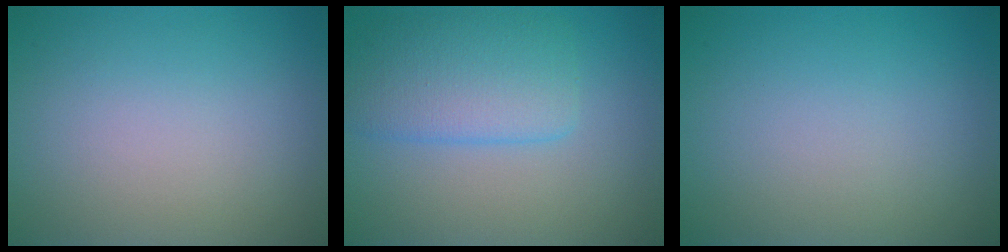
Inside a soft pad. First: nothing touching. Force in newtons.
{"total": 4.5, "press": 4.5, "slide": 0.3}
{"total": 0.0}